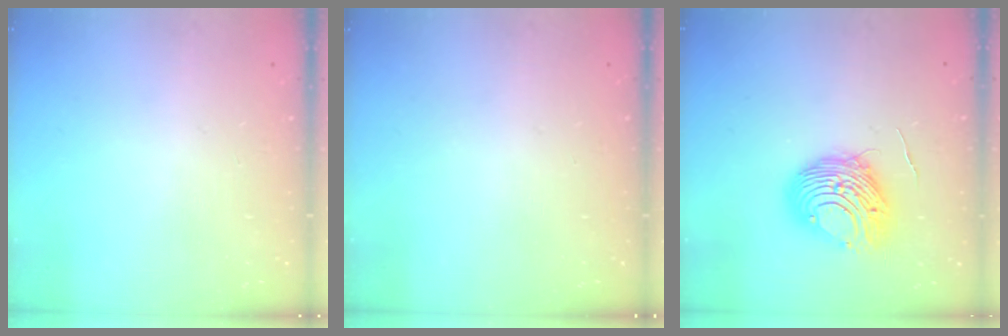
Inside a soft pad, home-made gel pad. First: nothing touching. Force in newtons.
{"total": 0.0}
{"total": 9.7, "press": 9.7, "slide": 0.8}